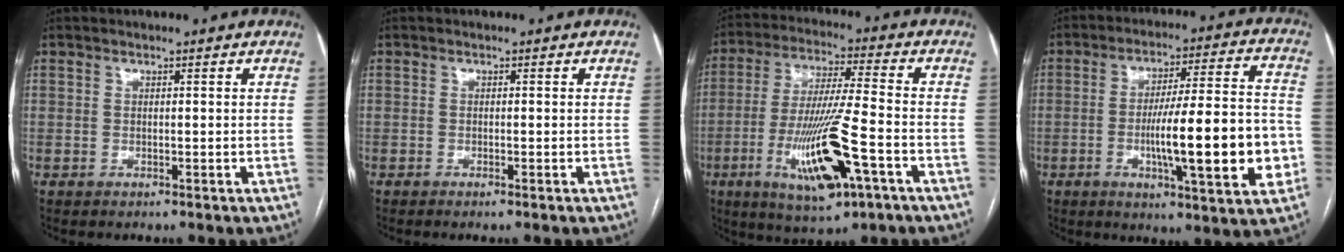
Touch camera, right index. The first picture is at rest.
{"total": 0.6, "force": [-0.4, -0.1, 0.4], "torque": [-0.008, -0.001, -0.004]}
{"total": 15.8, "force": [-5.9, 1.8, 14.5], "torque": [-0.288, -0.021, -0.098]}
{"total": 18.0, "force": [-3.9, 2.1, 17.4], "torque": [-0.255, 0.007, -0.054]}